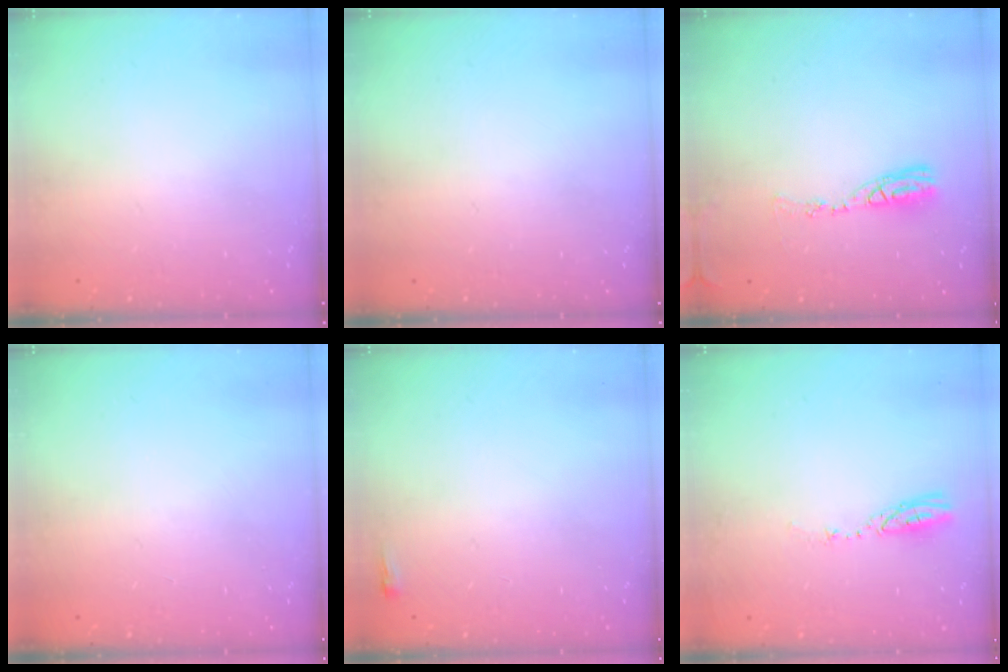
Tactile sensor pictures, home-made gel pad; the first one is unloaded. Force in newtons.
{"total": 0.0}
{"total": 8.9, "press": 8.9, "slide": 0.8}
{"total": 0.0}
{"total": 2.0, "press": 2.0, "slide": 0.5}
{"total": 3.5, "press": 3.5, "slide": 0.3}